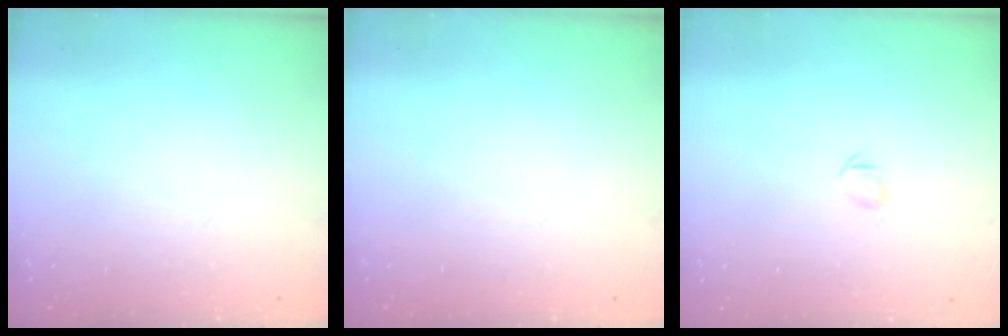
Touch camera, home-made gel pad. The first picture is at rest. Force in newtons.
{"total": 0.0}
{"total": 3.1, "press": 3.0, "slide": 0.8}